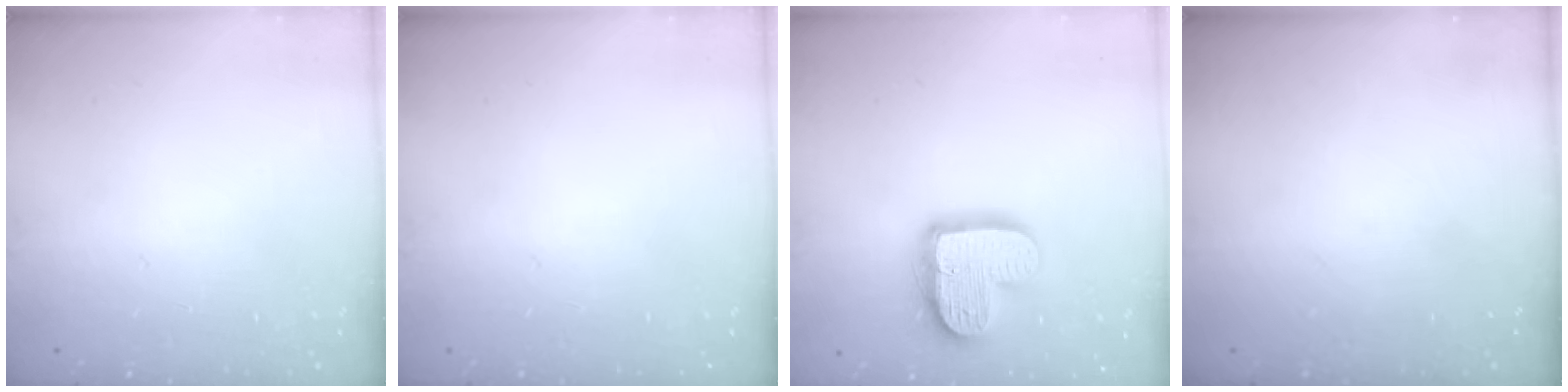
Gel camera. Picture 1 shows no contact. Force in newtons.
{"total": 0.0}
{"total": 14.9, "press": 14.9, "slide": 1.1}
{"total": 0.0}